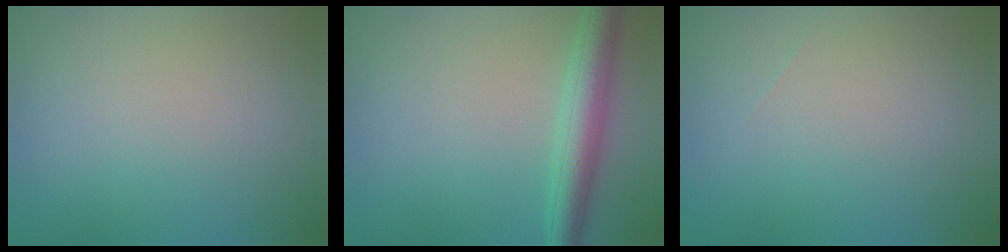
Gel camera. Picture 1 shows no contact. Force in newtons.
{"total": 4.3, "press": 4.3, "slide": 0.1}
{"total": 0.0}